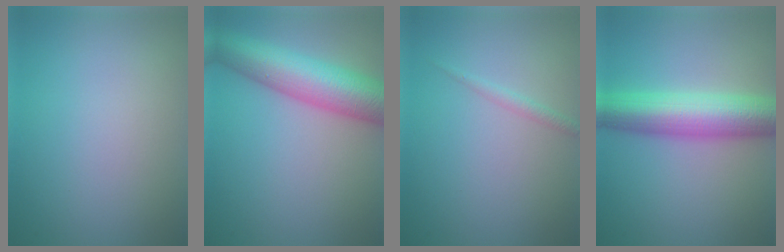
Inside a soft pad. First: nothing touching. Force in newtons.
{"total": 9.4, "press": 9.4, "slide": 0.3}
{"total": 1.0, "press": 1.0, "slide": 0.1}
{"total": 8.2, "press": 8.2, "slide": 0.2}